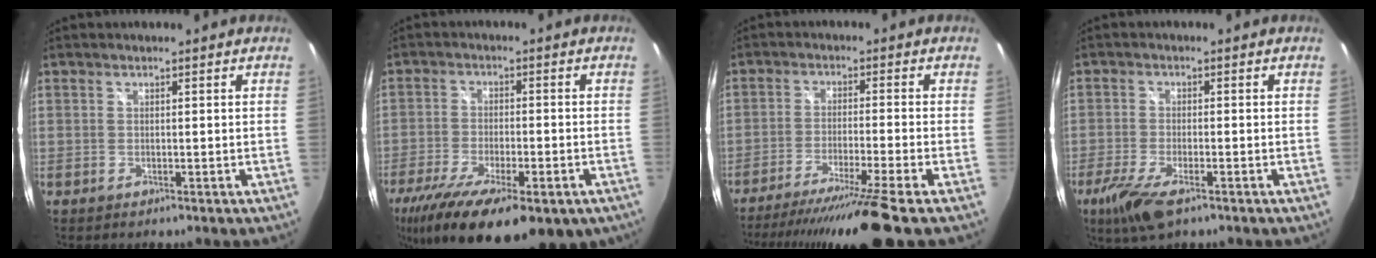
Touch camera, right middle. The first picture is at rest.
{"total": 20.7, "force": [-12.6, 7.6, 14.6], "torque": [-0.282, -0.066, -0.192]}
{"total": 14.3, "force": [-11.7, -2.4, 7.9], "torque": [-0.152, -0.033, -0.189]}
{"total": 7.8, "force": [-4.9, 2.2, 5.7], "torque": [-0.139, -0.028, -0.092]}